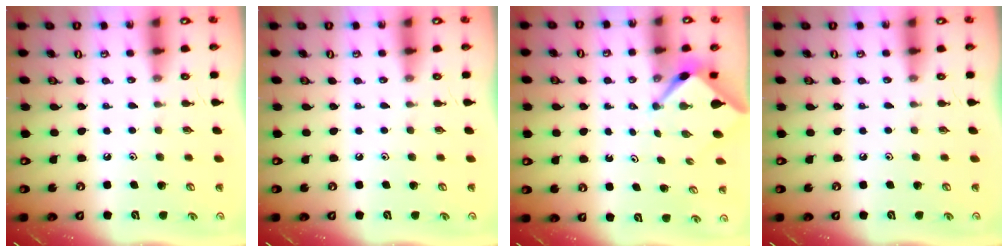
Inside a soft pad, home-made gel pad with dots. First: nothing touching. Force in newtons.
{"total": 0.0}
{"total": 2.5, "press": 2.5, "slide": 0.2}
{"total": 0.0}